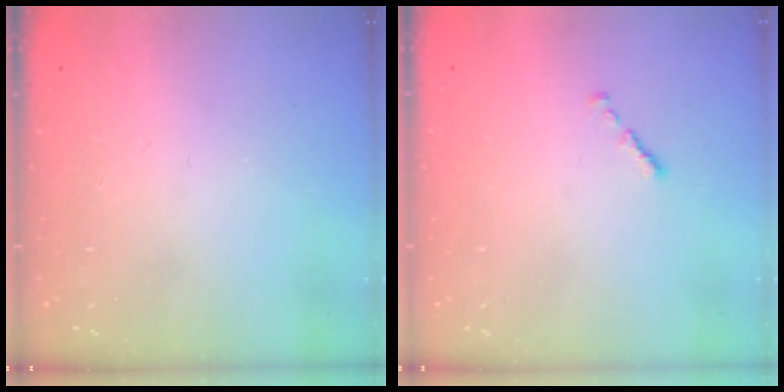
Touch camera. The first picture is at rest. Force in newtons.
{"total": 0.7, "press": 0.6, "slide": 0.4}